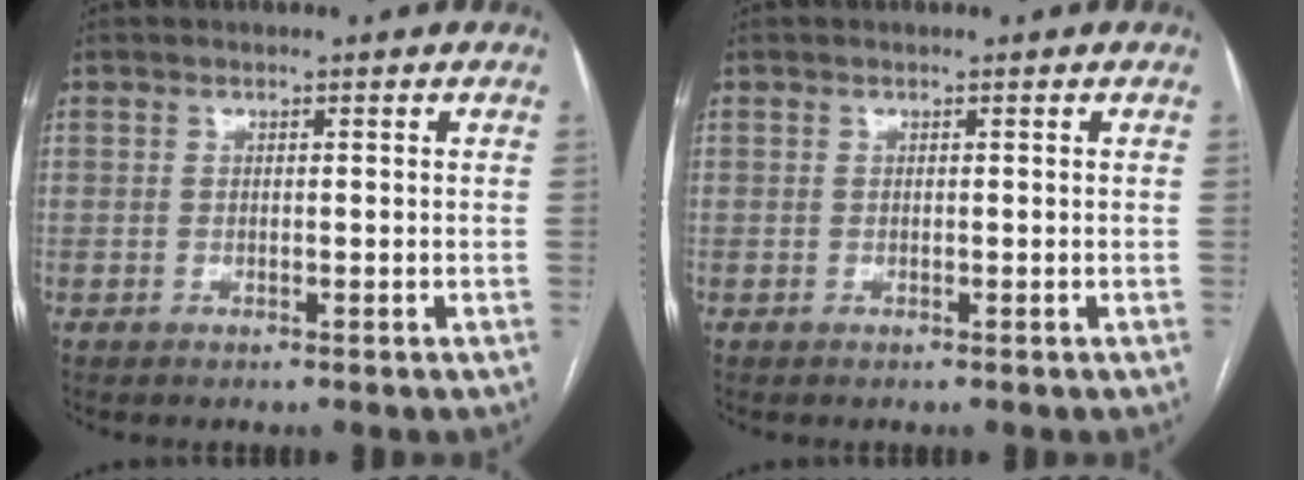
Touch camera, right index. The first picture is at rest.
{"total": 0.0}